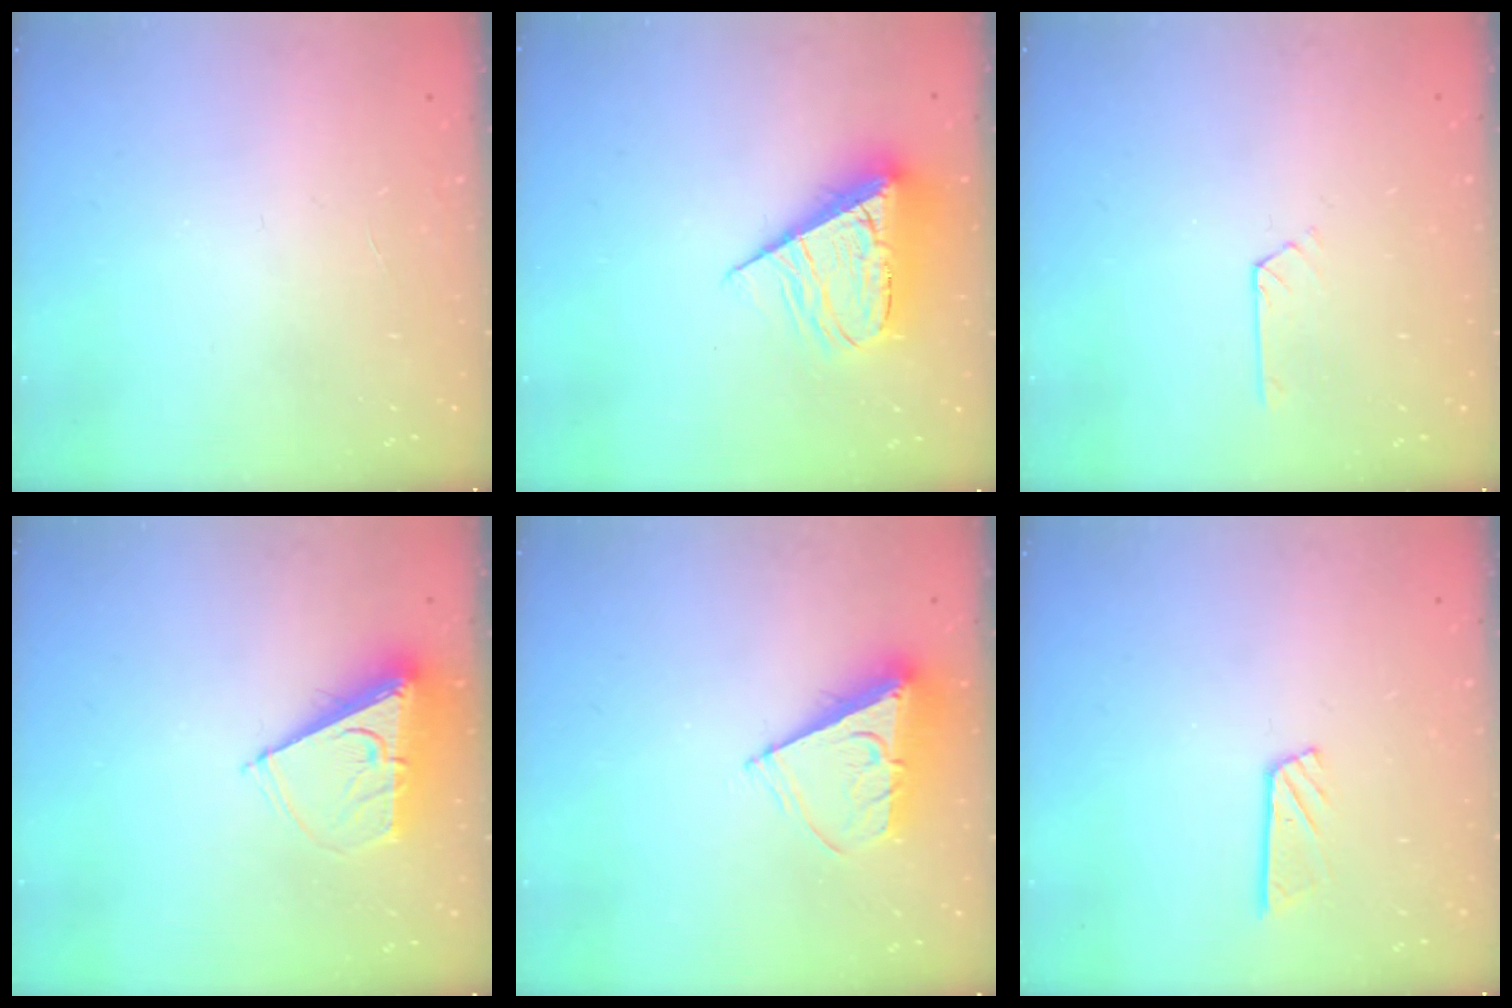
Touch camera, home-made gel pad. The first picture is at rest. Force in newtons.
{"total": 11.7, "press": 11.7, "slide": 0.5}
{"total": 2.1, "press": 2.0, "slide": 0.3}
{"total": 8.2, "press": 8.2, "slide": 0.5}
{"total": 8.6, "press": 8.6, "slide": 0.5}
{"total": 6.6, "press": 6.6, "slide": 0.1}